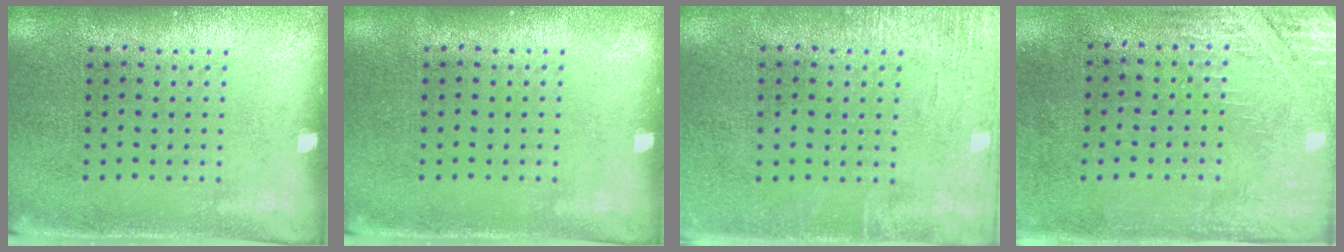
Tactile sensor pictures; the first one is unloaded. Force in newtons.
{"total": 0.0}
{"total": 1.7, "press": 1.7, "slide": 0.3}
{"total": 2.7, "press": 2.4, "slide": 1.2}